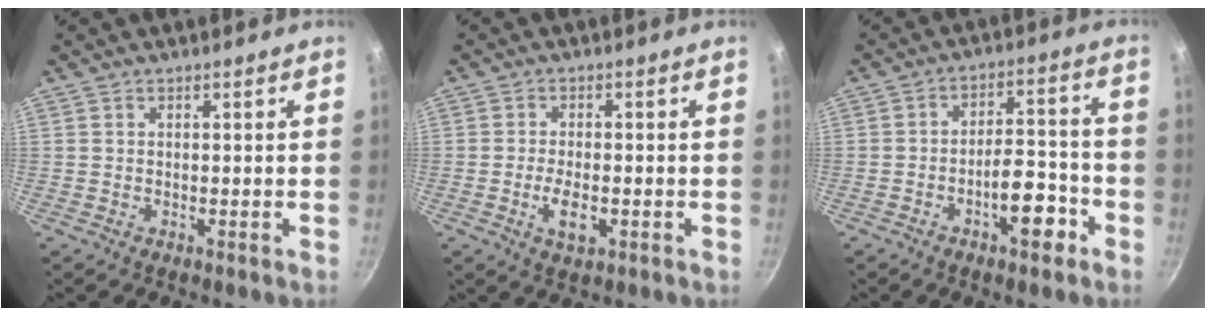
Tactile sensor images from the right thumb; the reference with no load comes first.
{"total": 4.8, "force": [-1.4, 2.3, 3.9], "torque": [-0.074, 0.003, -0.026]}
{"total": 9.0, "force": [-4.5, 3.7, 6.9], "torque": [-0.080, 0.046, -0.064]}